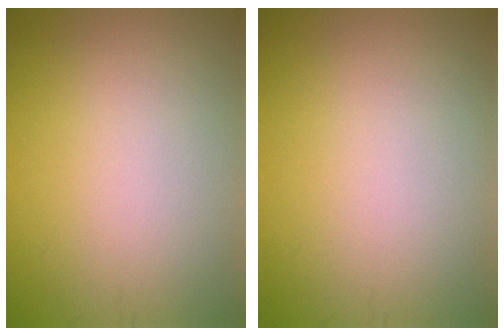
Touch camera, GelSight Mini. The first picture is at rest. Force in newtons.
{"total": 0.0}